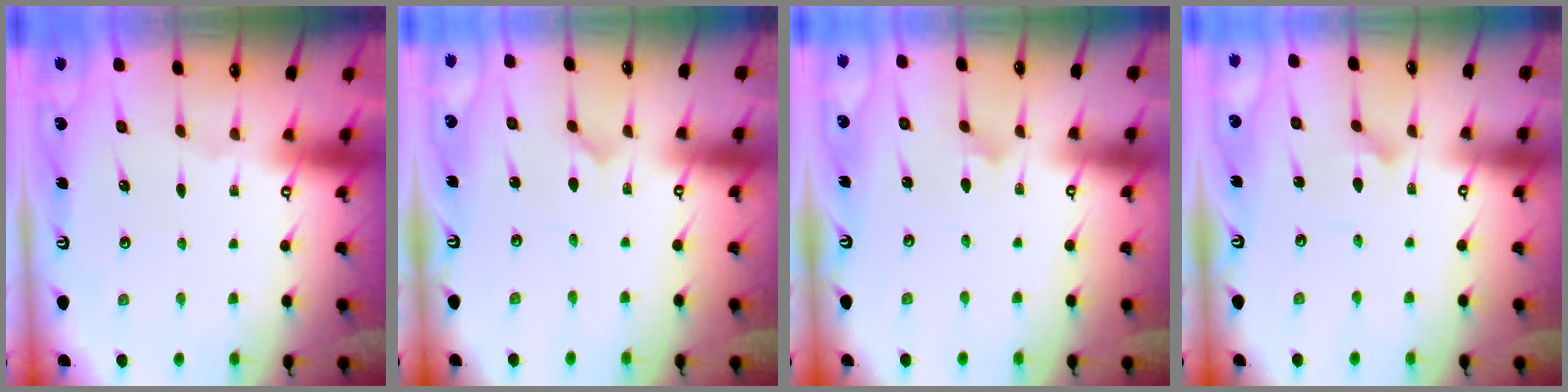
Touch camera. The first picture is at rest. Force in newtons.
{"total": 0.0}
{"total": 2.0, "press": 2.0, "slide": 0.1}
{"total": 2.4, "press": 2.4, "slide": 0.1}